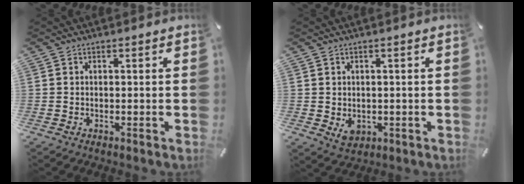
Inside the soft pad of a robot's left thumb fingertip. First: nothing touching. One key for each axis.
{"total": 2.5, "fx": -0.2, "fy": 2.2, "fz": 1.2, "tx": -0.012, "ty": 0.001, "tz": -0.003}